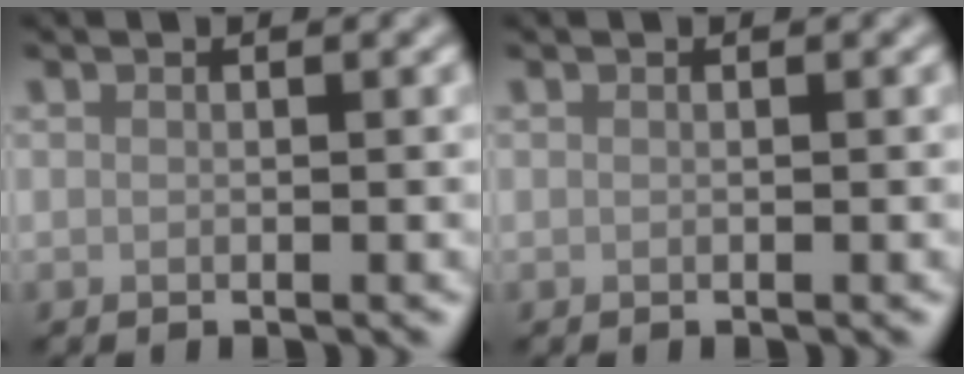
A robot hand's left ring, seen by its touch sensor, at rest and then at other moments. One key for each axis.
{"total": 0.0}